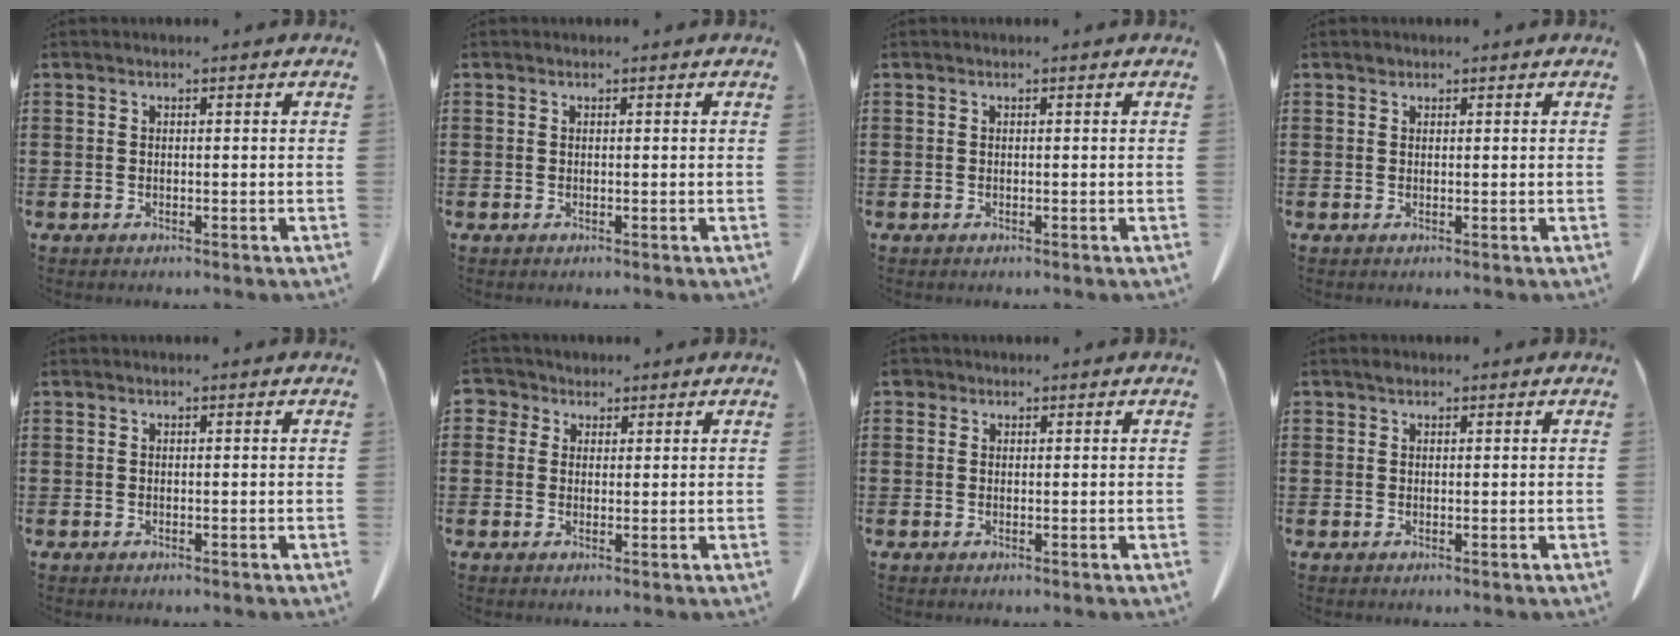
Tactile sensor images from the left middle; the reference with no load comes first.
{"total": 0.0}
{"total": 0.0}
{"total": 0.6, "force": [0.4, 0.4, 0.1], "torque": [-0.003, 0.003, 0.008]}
{"total": 0.0}
{"total": 2.8, "force": [1.6, 2.2, 0.4], "torque": [-0.012, 0.009, 0.027]}
{"total": 0.9, "force": [0.5, 0.7, 0.2], "torque": [-0.007, 0.006, 0.008]}
{"total": 0.7, "force": [0.5, 0.5, 0.1], "torque": [-0.003, 0.003, 0.009]}